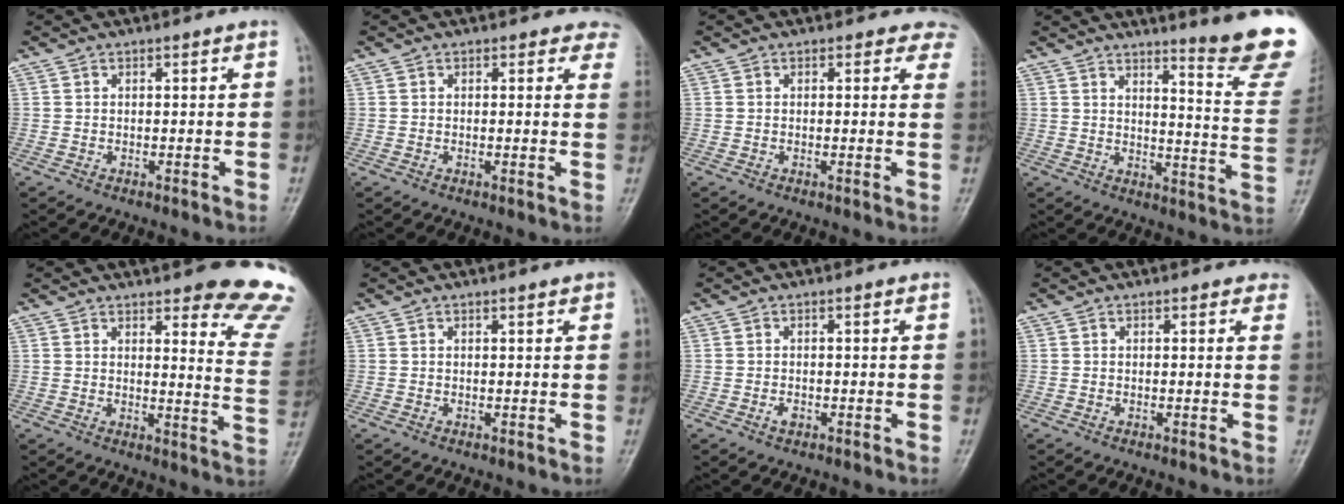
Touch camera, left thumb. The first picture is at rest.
{"total": 4.1, "force": [3.4, 2.0, 0.9], "torque": [0.025, -0.012, 0.012]}
{"total": 4.2, "force": [3.4, 2.3, 1.0], "torque": [0.026, -0.010, 0.010]}
{"total": 16.1, "force": [13.2, 0.5, 9.2], "torque": [-0.096, -0.141, 0.158]}
{"total": 14.8, "force": [12.7, 2.7, 7.2], "torque": [-0.047, -0.110, 0.125]}
{"total": 0.8, "force": [0.6, 0.2, 0.5], "torque": [-0.006, -0.001, 0.006]}
{"total": 1.1, "force": [-0.4, 0.7, 0.8], "torque": [-0.011, 0.001, -0.007]}
{"total": 2.3, "force": [2.0, 1.1, 0.7], "torque": [0.013, -0.006, 0.002]}